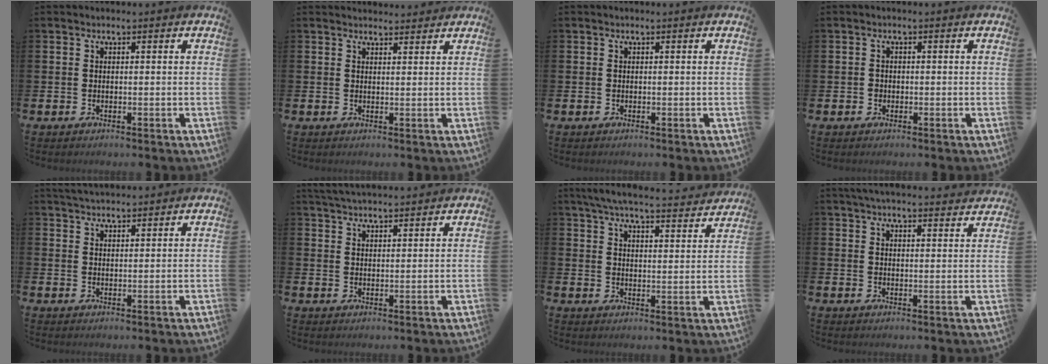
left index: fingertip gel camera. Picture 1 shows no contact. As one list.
[{"total": 2.0, "force": [2.0, 0.4, -0.1], "torque": [0.014, -0.012, 0.033]}, {"total": 0.0}, {"total": 0.8, "force": [-0.2, 0.8, 0.1], "torque": [0.001, 0.003, -0.008]}, {"total": 3.1, "force": [3.0, 0.3, 0.4], "torque": [-0.014, -0.010, 0.056]}, {"total": 3.7, "force": [3.7, 0.2, 0.4], "torque": [-0.010, -0.015, 0.067]}, {"total": 6.2, "force": [5.9, 0.4, 1.8], "torque": [-0.053, -0.039, 0.104]}, {"total": 4.3, "force": [4.2, 0.1, 0.9], "torque": [-0.033, -0.017, 0.079]}]